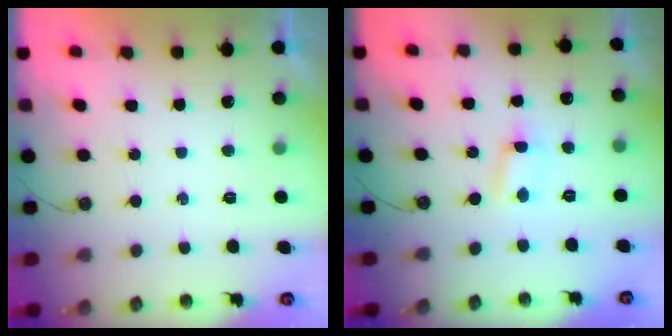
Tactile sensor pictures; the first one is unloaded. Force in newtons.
{"total": 0.6, "press": 0.3, "slide": 0.5}